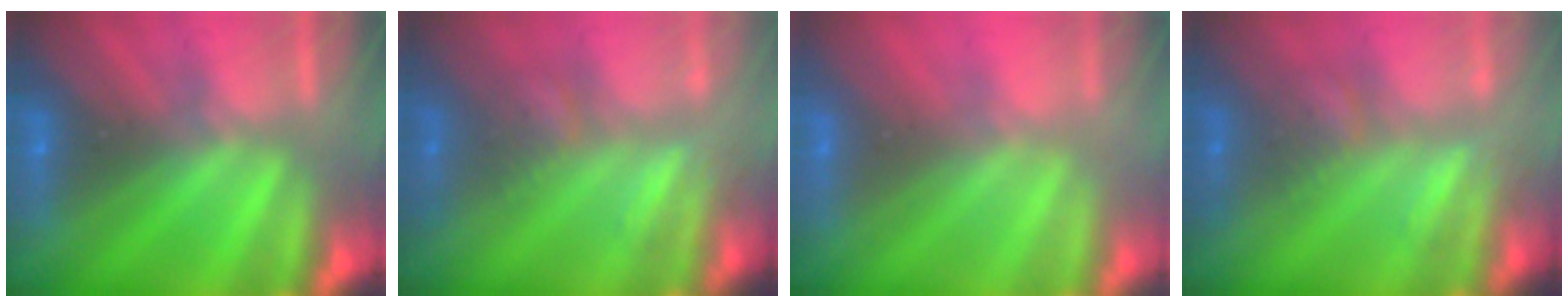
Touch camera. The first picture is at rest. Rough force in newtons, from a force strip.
{"total": 3.3}
{"total": 2.6}
{"total": 3.3}